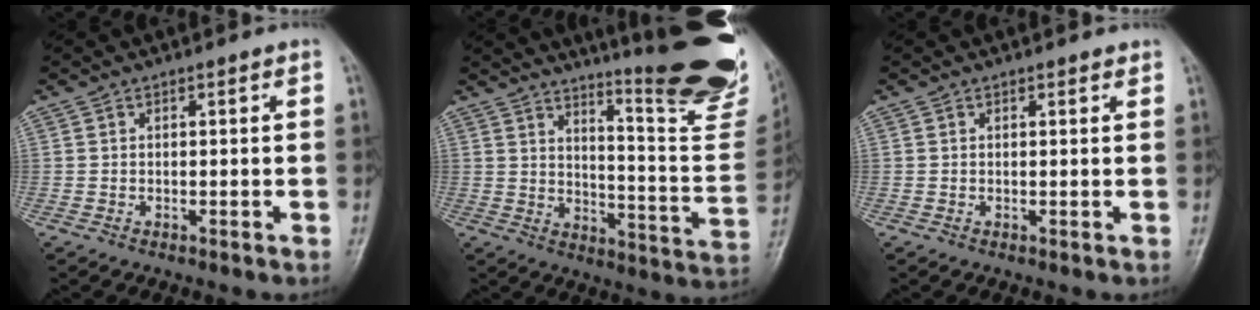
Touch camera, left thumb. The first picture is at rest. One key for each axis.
{"total": 25.1, "fx": 19.5, "fy": 3.1, "fz": 15.4, "tx": -0.182, "ty": -0.167, "tz": 0.249}
{"total": 1.1, "fx": 0.9, "fy": 0.4, "fz": 0.5, "tx": -0.005, "ty": -0.003, "tz": 0.008}